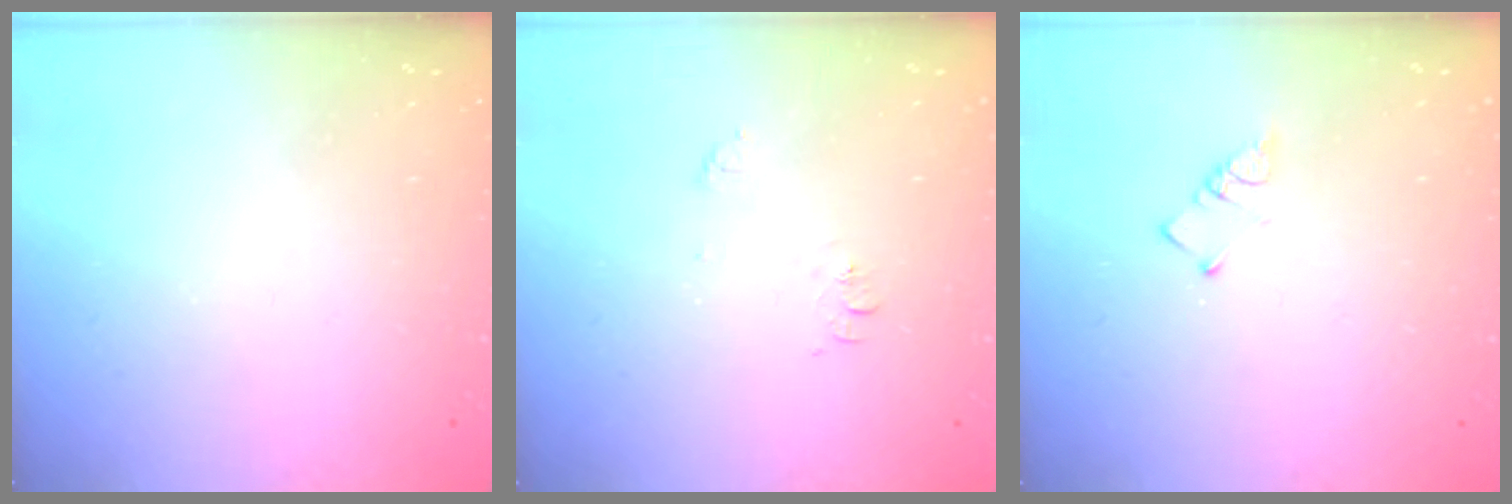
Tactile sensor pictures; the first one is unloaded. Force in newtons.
{"total": 6.9, "press": 6.9, "slide": 0.7}
{"total": 1.5, "press": 1.5, "slide": 0.3}